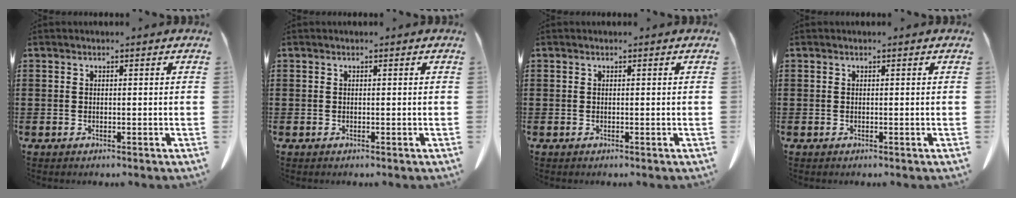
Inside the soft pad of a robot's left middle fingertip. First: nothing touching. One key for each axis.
{"total": 0.0}
{"total": 0.0}
{"total": 0.0}